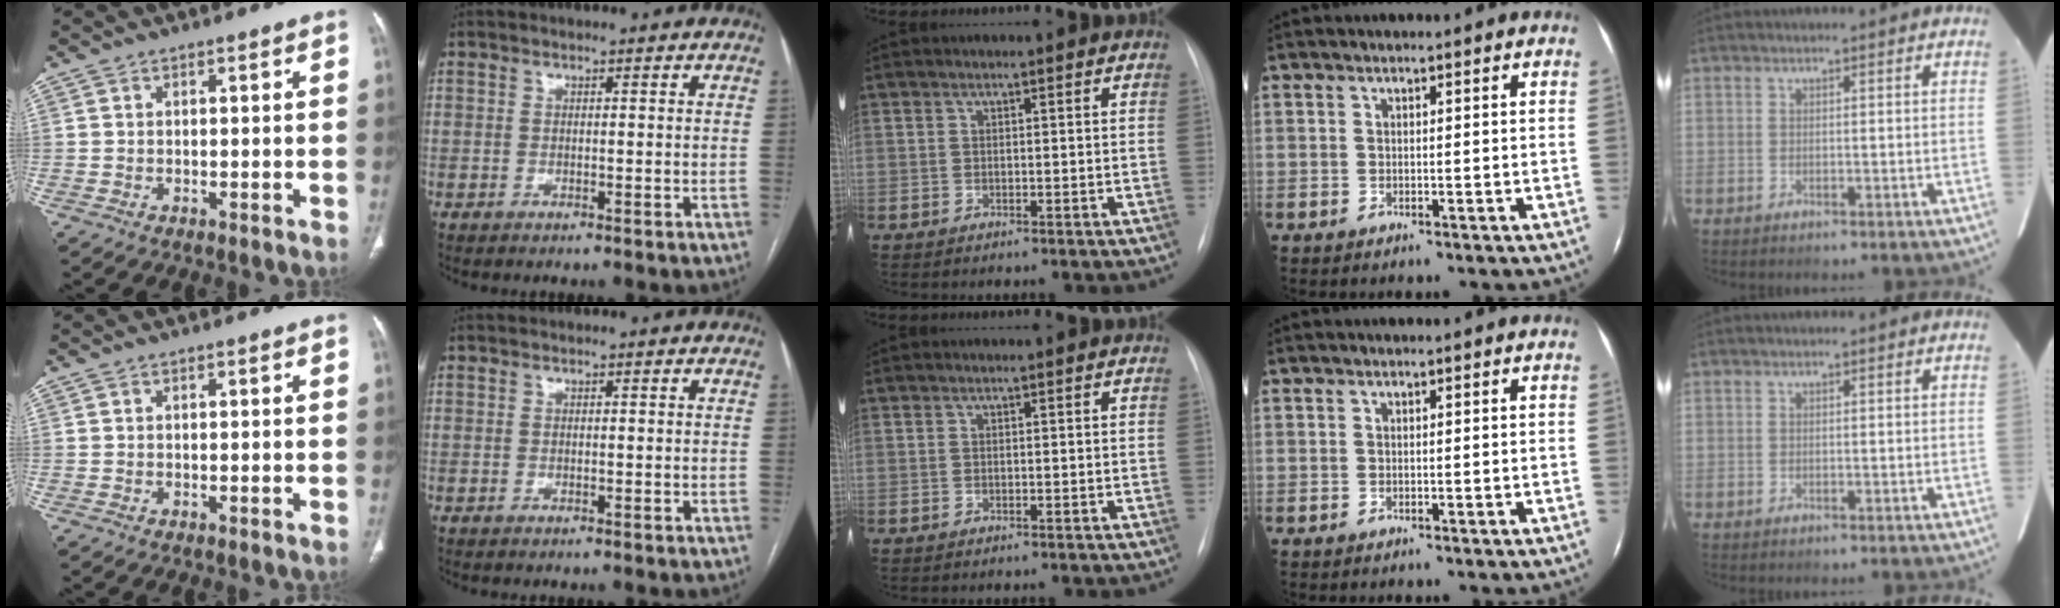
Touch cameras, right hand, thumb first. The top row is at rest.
{}